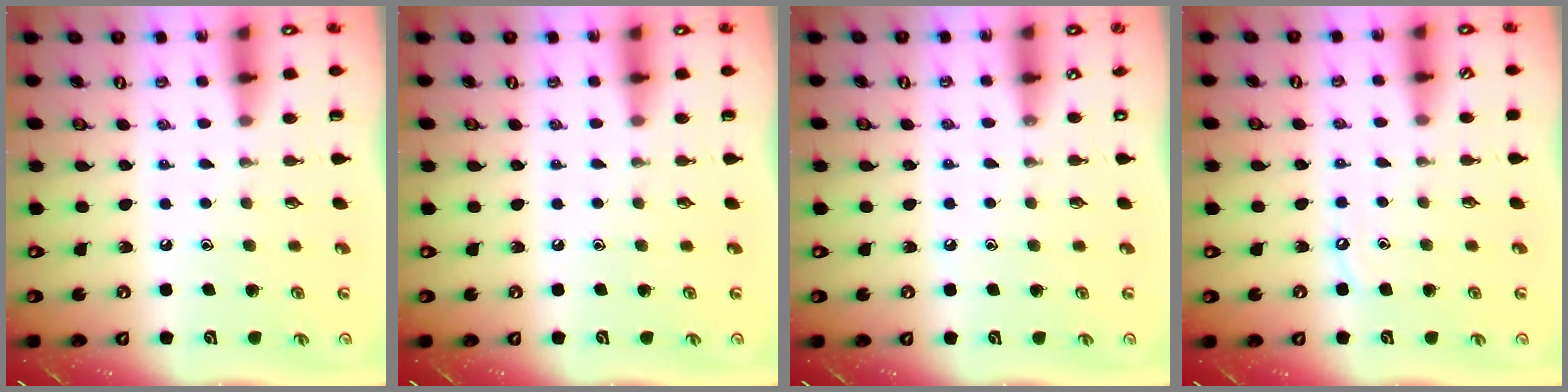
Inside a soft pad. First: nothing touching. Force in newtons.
{"total": 0.0}
{"total": 4.1, "press": 4.1, "slide": 0.6}
{"total": 3.8, "press": 3.8, "slide": 0.5}